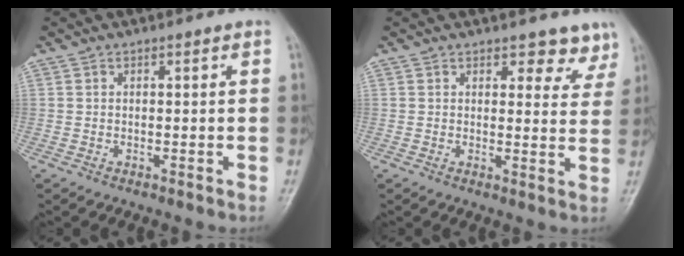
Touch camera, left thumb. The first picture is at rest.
{"total": 5.1, "force": [4.2, 2.5, 1.4], "torque": [0.020, -0.028, 0.040]}